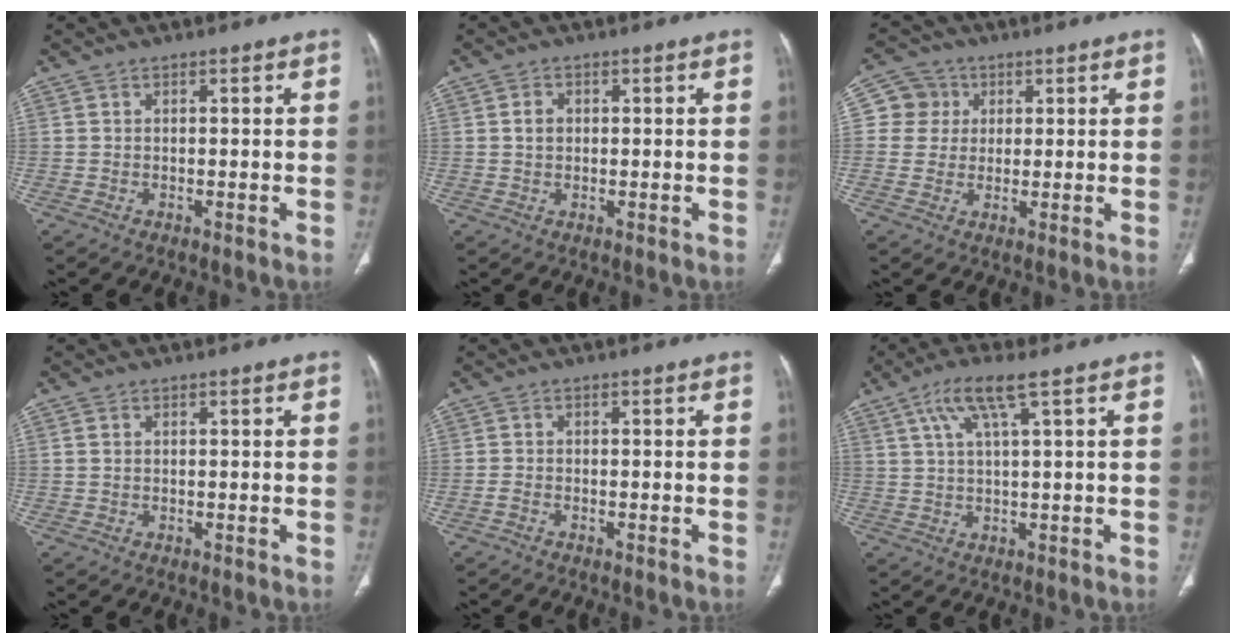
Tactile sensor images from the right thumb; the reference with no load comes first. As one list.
[{"total": 2.3, "force": [0.3, 1.8, 1.4], "torque": [-0.016, 0.003, 0.006]}, {"total": 5.9, "force": [1.4, 5.7, 0.7], "torque": [0.019, 0.004, 0.021]}, {"total": 0.7, "force": [0.2, 0.5, 0.5], "torque": [-0.011, 0.001, 0.007]}, {"total": 1.1, "force": [-0.9, 0.5, 0.4], "torque": [-0.016, 0.006, -0.017]}, {"total": 6.4, "force": [3.0, 0.6, 5.7], "torque": [-0.126, 0.003, 0.063]}]